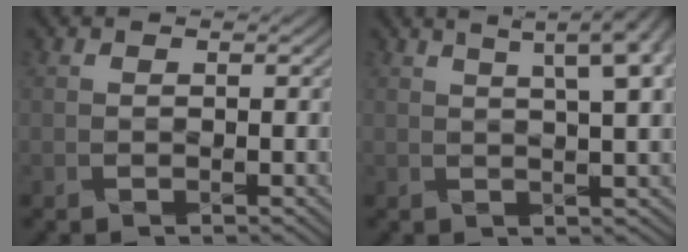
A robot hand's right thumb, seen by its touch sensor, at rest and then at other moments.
{"total": 10.4, "force": [5.2, 3.2, 8.5], "torque": [-0.090, 0.042, 0.052]}